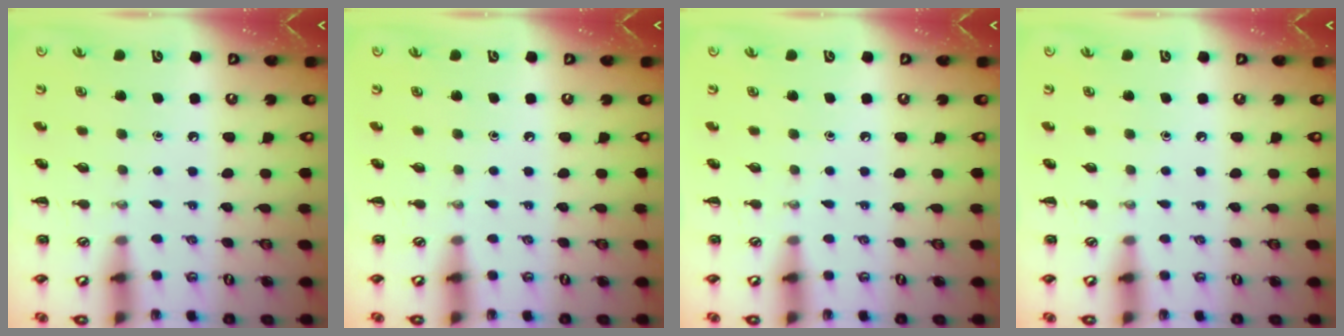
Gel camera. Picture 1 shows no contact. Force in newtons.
{"total": 0.0}
{"total": 0.0}
{"total": 0.0}